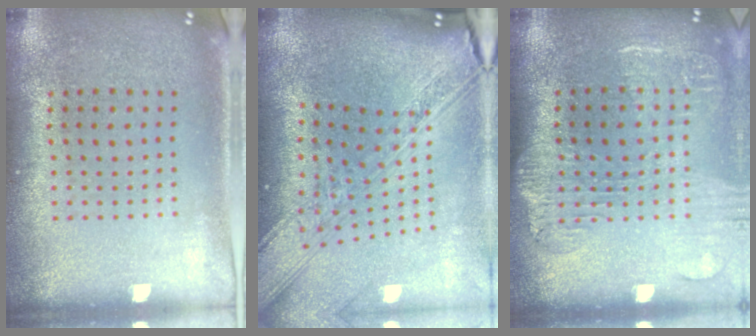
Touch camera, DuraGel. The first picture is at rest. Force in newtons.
{"total": 3.8, "press": 2.8, "slide": 2.6}
{"total": 1.8, "press": 1.5, "slide": 0.9}